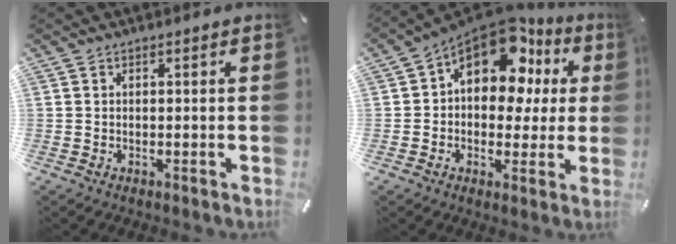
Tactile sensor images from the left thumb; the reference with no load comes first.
{"total": 15.6, "force": [7.4, 9.5, 9.9], "torque": [-0.152, -0.050, 0.133]}